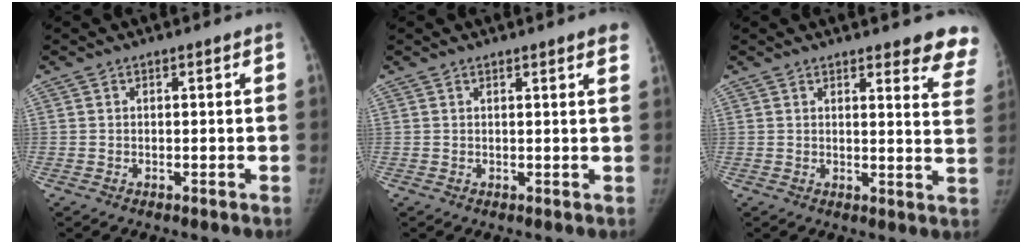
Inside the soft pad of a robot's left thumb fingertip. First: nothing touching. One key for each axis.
{"total": 3.3, "fx": 2.3, "fy": 0.4, "fz": 2.3, "tx": -0.021, "ty": -0.002, "tz": 0.020}
{"total": 10.3, "fx": 9.1, "fy": 2.4, "fz": 4.3, "tx": -0.007, "ty": -0.059, "tz": 0.076}